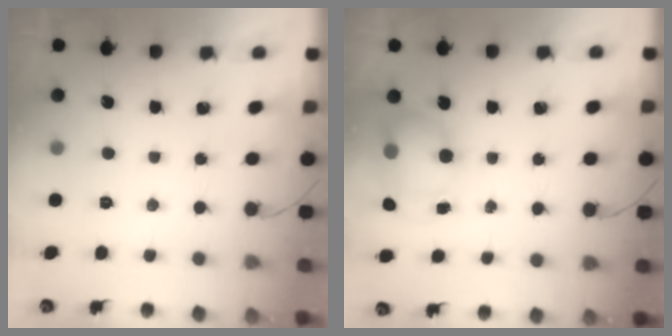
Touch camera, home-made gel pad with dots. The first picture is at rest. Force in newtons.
{"total": 10.5, "press": 8.5, "slide": 6.1}